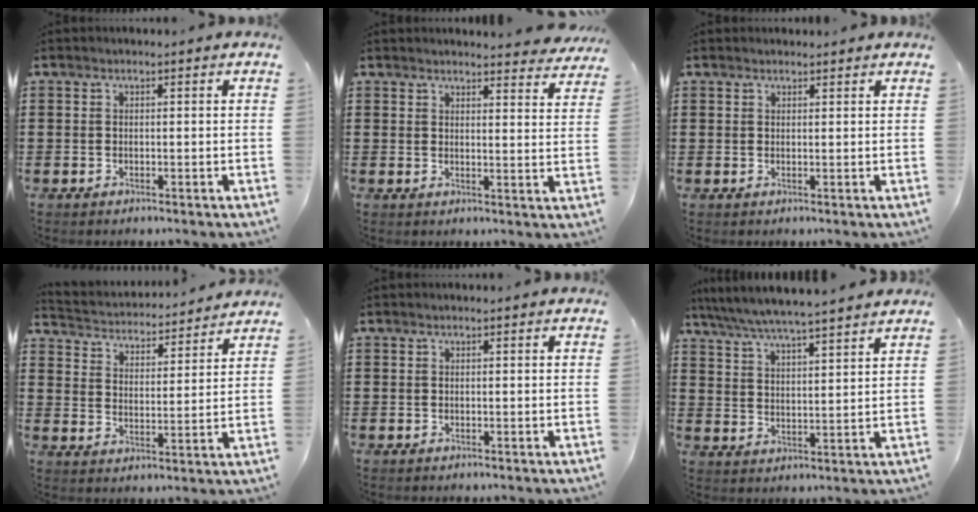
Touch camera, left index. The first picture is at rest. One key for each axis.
{"total": 3.6, "fx": 3.6, "fy": 0.0, "fz": 0.6, "tx": -0.007, "ty": -0.019, "tz": 0.064}
{"total": 0.9, "fx": 0.9, "fy": 0.1, "fz": 0.1, "tx": -0.003, "ty": 0.000, "tz": 0.018}
{"total": 3.3, "fx": 3.3, "fy": 0.1, "fz": -0.2, "tx": -0.018, "ty": -0.031, "tz": 0.050}
{"total": 0.0}
{"total": 5.3, "fx": 5.0, "fy": -0.5, "fz": 1.7, "tx": -0.054, "ty": -0.029, "tz": 0.085}